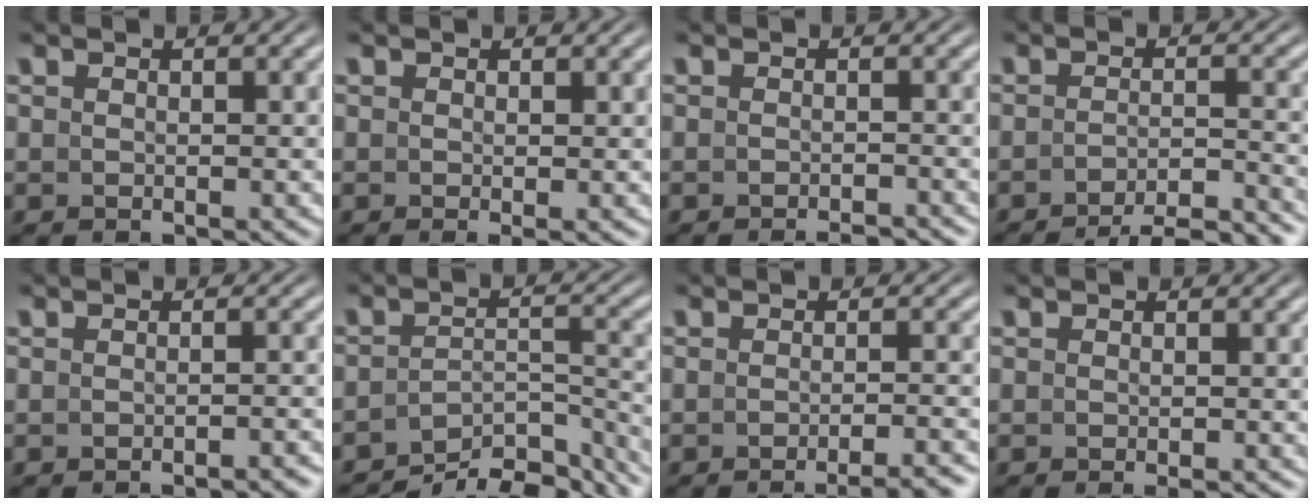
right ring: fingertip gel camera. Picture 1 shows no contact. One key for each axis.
{"total": 1.6, "fx": -0.7, "fy": 0.1, "fz": 1.4, "tx": -0.011, "ty": -0.007, "tz": -0.005}
{"total": 2.2, "fx": -2.1, "fy": -0.1, "fz": 0.7, "tx": -0.011, "ty": -0.007, "tz": -0.030}
{"total": 7.5, "fx": -7.0, "fy": 1.4, "fz": 2.4, "tx": -0.016, "ty": -0.016, "tz": -0.107}
{"total": 2.2, "fx": -2.2, "fy": -0.2, "fz": 0.4, "tx": -0.007, "ty": 0.002, "tz": -0.032}
{"total": 10.1, "fx": -8.7, "fy": 3.2, "fz": 3.9, "tx": -0.043, "ty": -0.023, "tz": -0.122}
{"total": 3.9, "fx": -3.5, "fy": 0.0, "fz": 1.8, "tx": -0.015, "ty": 0.003, "tz": -0.056}
{"total": 1.8, "fx": -1.5, "fy": 0.3, "fz": 1.0, "tx": -0.008, "ty": -0.003, "tz": -0.020}